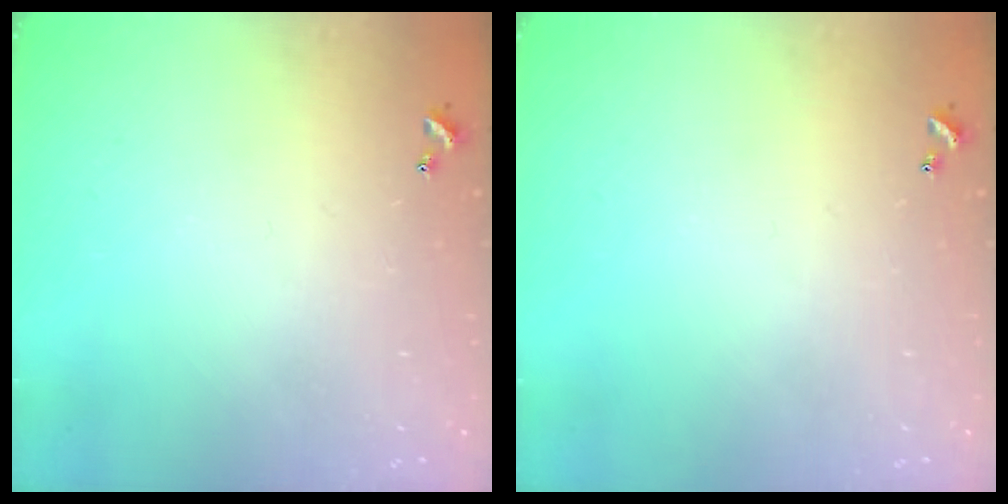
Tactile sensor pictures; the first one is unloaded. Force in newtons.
{"total": 0.0}